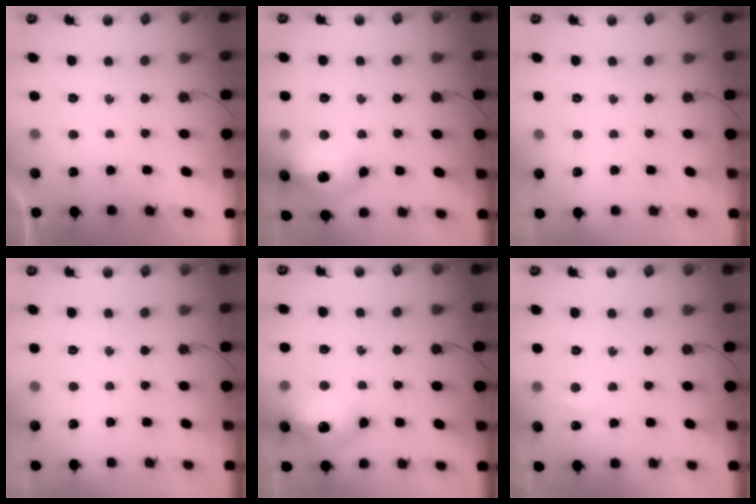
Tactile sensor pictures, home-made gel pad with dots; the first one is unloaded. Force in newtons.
{"total": 18.8, "press": 18.8, "slide": 1.1}
{"total": 0.0}
{"total": 0.0}
{"total": 15.2, "press": 15.1, "slide": 1.6}
{"total": 4.0, "press": 4.0, "slide": 0.6}